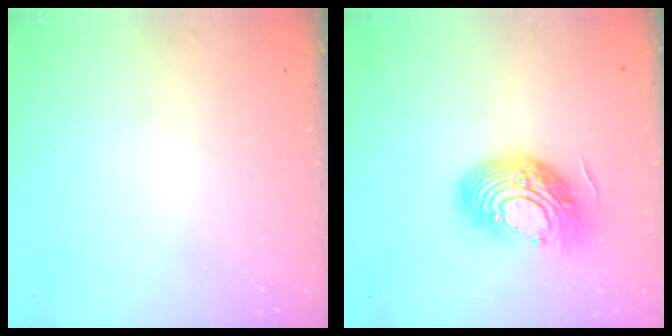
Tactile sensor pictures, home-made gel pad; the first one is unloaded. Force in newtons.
{"total": 16.1, "press": 16.1, "slide": 1.3}